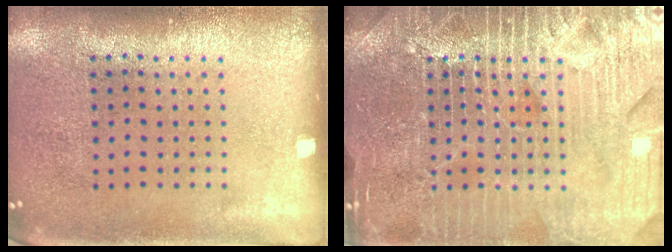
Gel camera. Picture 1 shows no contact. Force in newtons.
{"total": 7.2, "press": 7.1, "slide": 1.0}